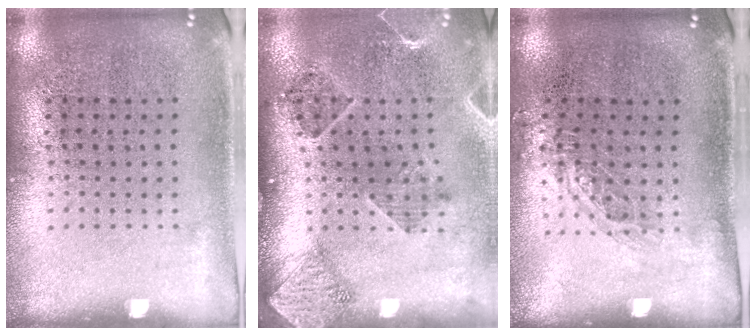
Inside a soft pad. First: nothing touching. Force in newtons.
{"total": 1.5, "press": 1.5, "slide": 0.2}
{"total": 0.7, "press": 0.7, "slide": 0.1}